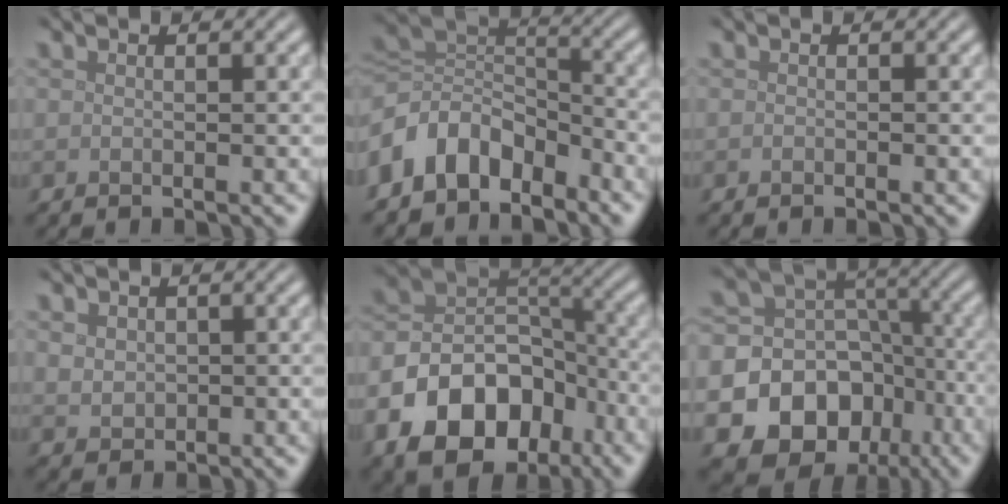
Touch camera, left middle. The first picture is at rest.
{"total": 7.5, "force": [-4.4, 4.8, 3.6], "torque": [-0.053, 0.005, -0.096]}
{"total": 0.0}
{"total": 1.8, "force": [0.4, 1.5, 0.8], "torque": [-0.017, -0.005, 0.012]}
{"total": 11.1, "force": [-5.6, 7.5, 6.1], "torque": [-0.109, 0.002, -0.104]}
{"total": 18.3, "force": [-8.5, 15.1, 5.8], "torque": [-0.111, -0.035, -0.133]}